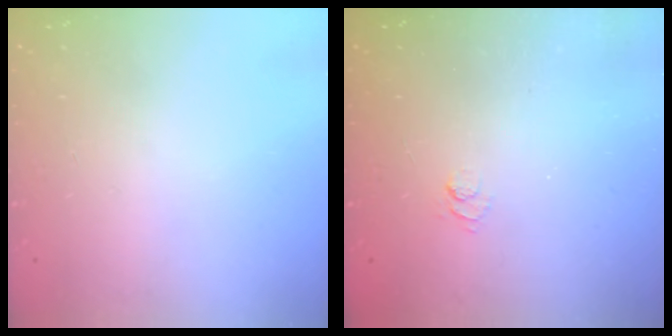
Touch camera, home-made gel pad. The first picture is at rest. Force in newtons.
{"total": 2.5, "press": 2.0, "slide": 1.4}